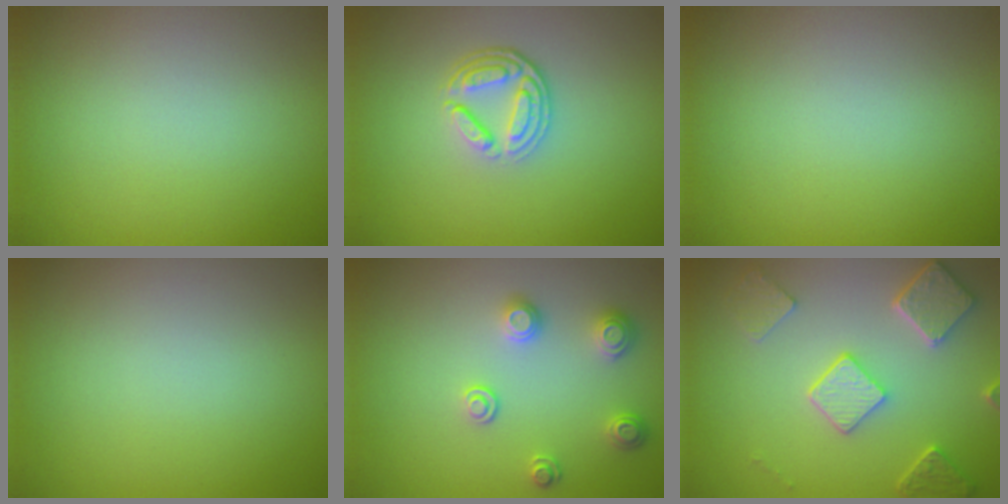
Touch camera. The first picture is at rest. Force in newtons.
{"total": 3.8, "press": 2.8, "slide": 2.6}
{"total": 0.0}
{"total": 0.0}
{"total": 2.3, "press": 2.3, "slide": 0.6}
{"total": 4.9, "press": 4.0, "slide": 2.9}